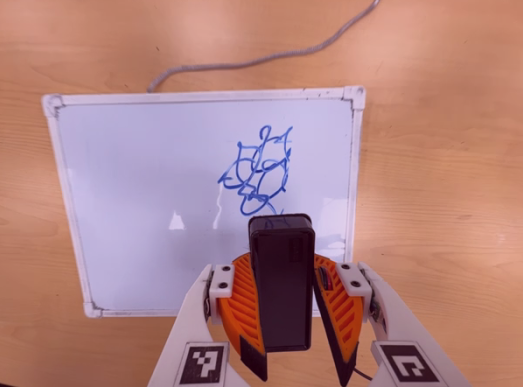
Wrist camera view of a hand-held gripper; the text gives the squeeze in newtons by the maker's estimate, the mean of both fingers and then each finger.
{"total": 10.0, "left": 10.3, "right": 9.7}